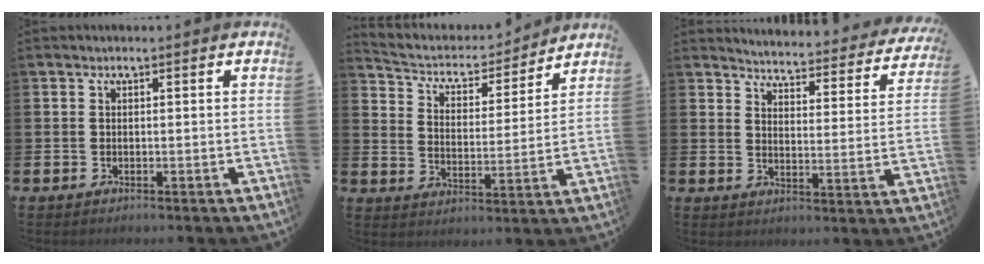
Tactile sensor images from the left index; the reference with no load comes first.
{"total": 5.2, "force": [4.8, 1.9, 0.9], "torque": [-0.054, -0.039, 0.078]}
{"total": 4.0, "force": [4.0, 0.3, 0.2], "torque": [-0.021, -0.043, 0.062]}